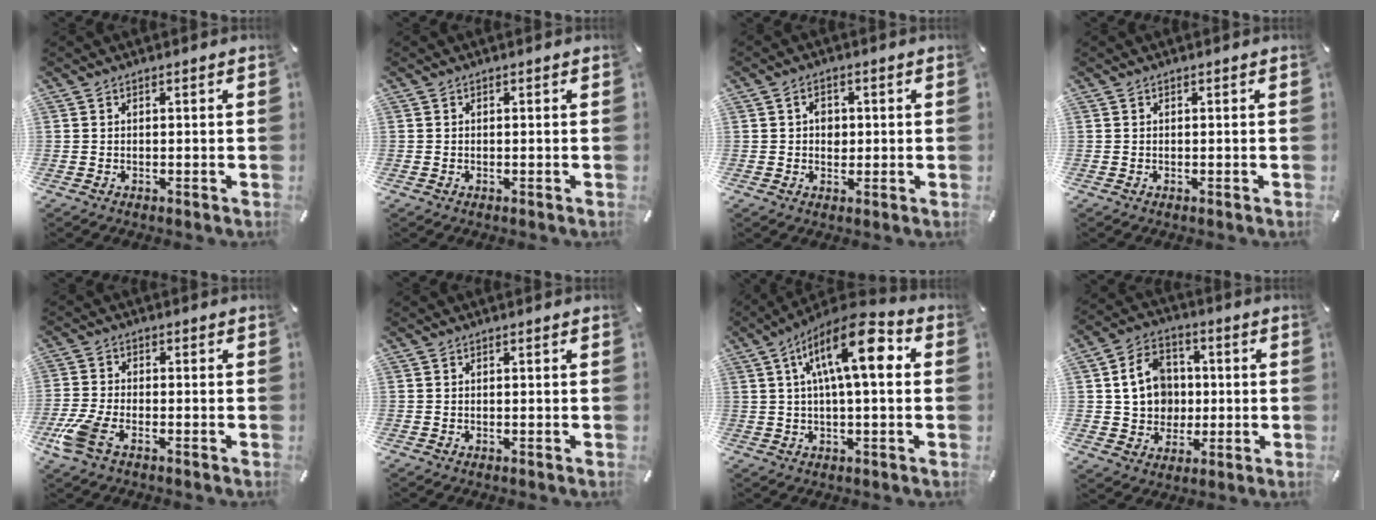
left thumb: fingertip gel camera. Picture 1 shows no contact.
{"total": 0.0}
{"total": 3.2, "force": [0.2, 2.6, 1.9], "torque": [-0.014, -0.004, -0.003]}
{"total": 0.0}
{"total": 7.0, "force": [-3.5, 3.1, 5.1], "torque": [-0.131, -0.006, -0.068]}
{"total": 0.0}
{"total": 15.1, "force": [3.9, 5.3, 13.6], "torque": [-0.218, -0.001, 0.063]}
{"total": 11.6, "force": [0.8, 10.4, 5.2], "torque": [-0.100, 0.015, 0.022]}